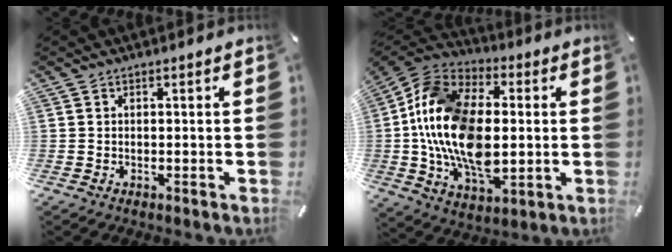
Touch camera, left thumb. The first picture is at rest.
{"total": 20.4, "force": [-1.2, 13.3, 15.4], "torque": [-0.344, 0.002, -0.027]}